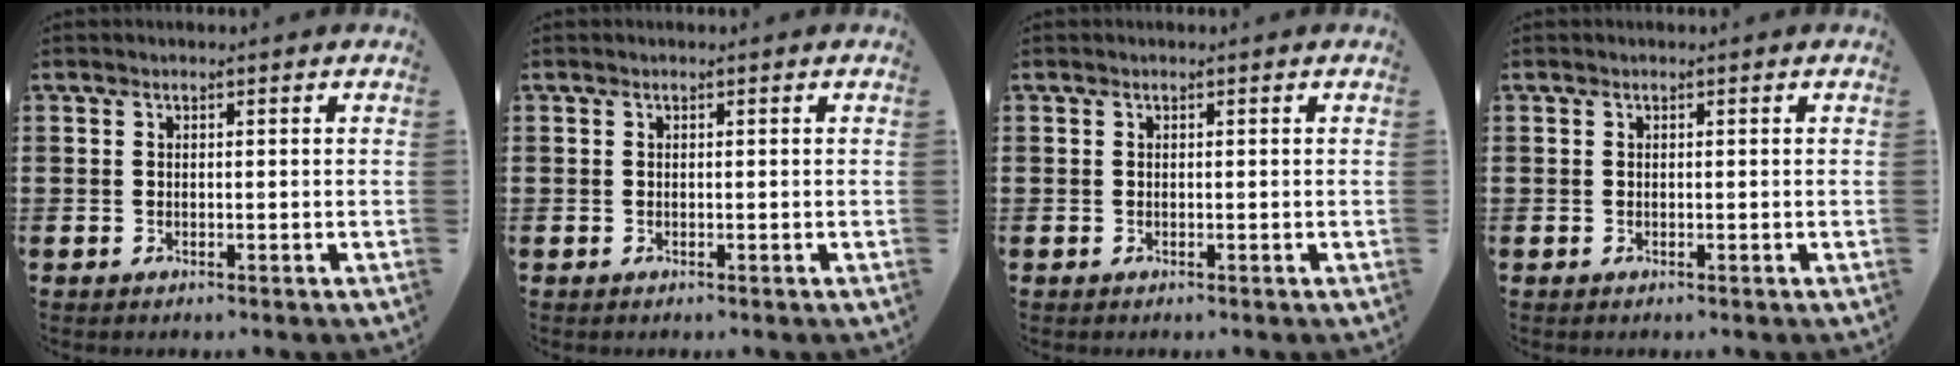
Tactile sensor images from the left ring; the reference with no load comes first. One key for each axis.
{"total": 0.0}
{"total": 0.0}
{"total": 0.0}